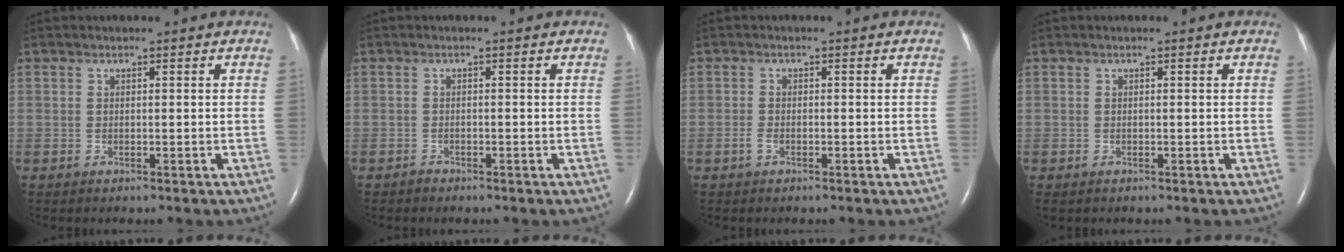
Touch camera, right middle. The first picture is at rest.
{"total": 0.6, "force": [-0.6, 0.2, 0.0], "torque": [-0.002, -0.001, -0.012]}
{"total": 1.0, "force": [-0.5, 0.5, 0.7], "torque": [-0.019, 0.000, -0.011]}
{"total": 0.0}